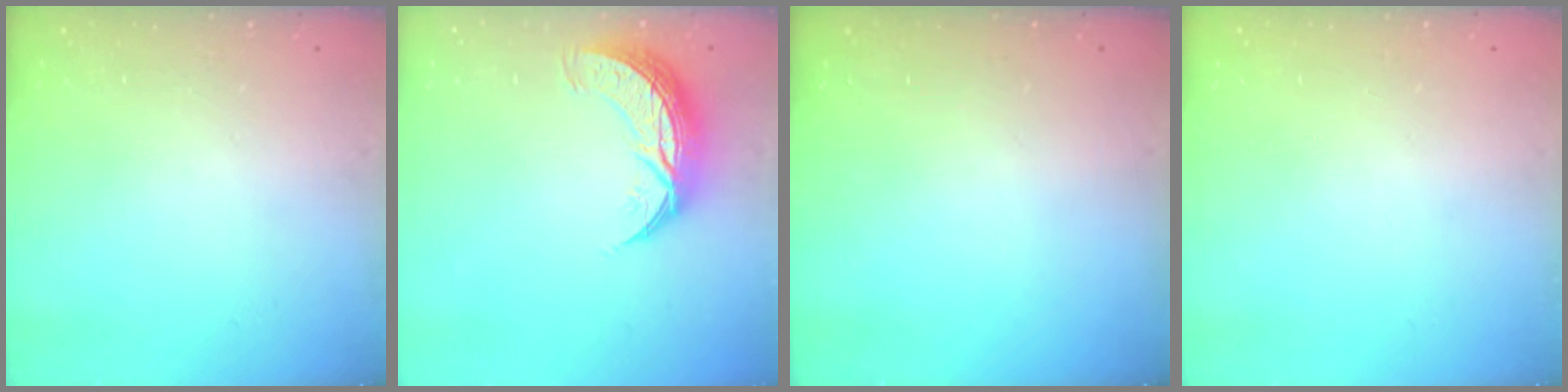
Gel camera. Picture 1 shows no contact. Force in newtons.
{"total": 10.3, "press": 10.2, "slide": 0.7}
{"total": 0.0}
{"total": 0.0}